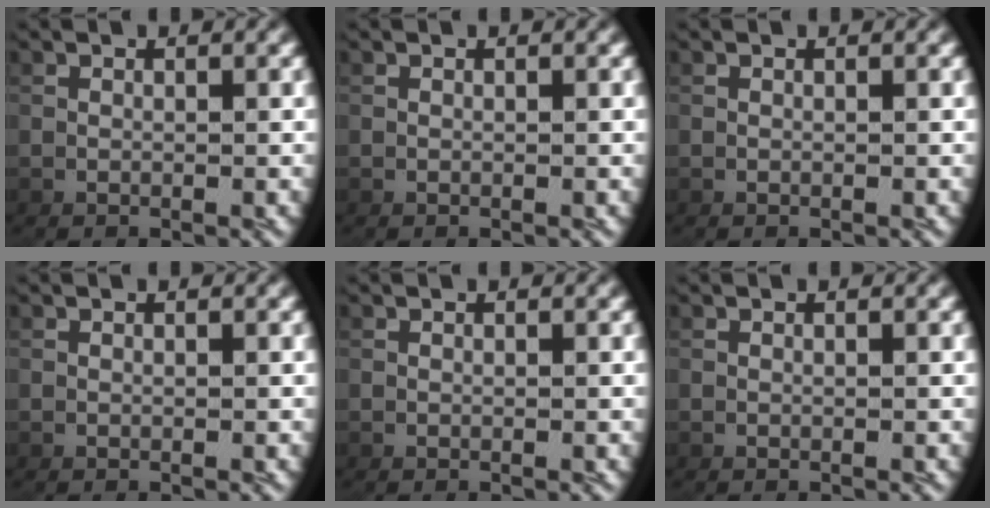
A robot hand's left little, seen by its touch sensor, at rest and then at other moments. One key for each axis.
{"total": 0.0}
{"total": 0.0}
{"total": 0.0}
{"total": 0.0}
{"total": 0.0}